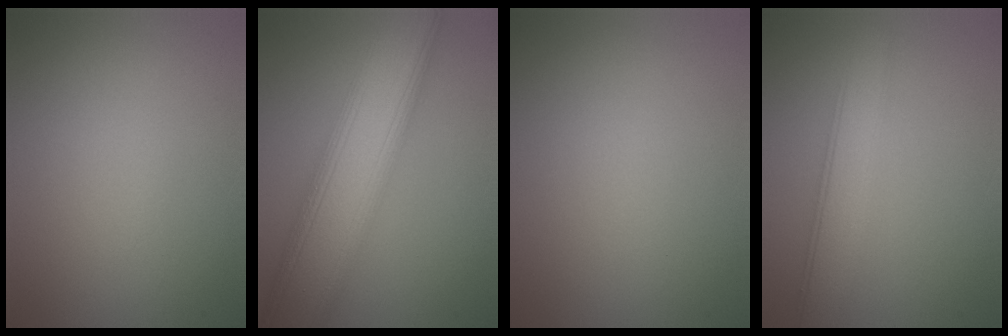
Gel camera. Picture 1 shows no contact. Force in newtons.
{"total": 10.6, "press": 10.6, "slide": 0.5}
{"total": 0.0}
{"total": 4.1, "press": 4.1, "slide": 0.4}